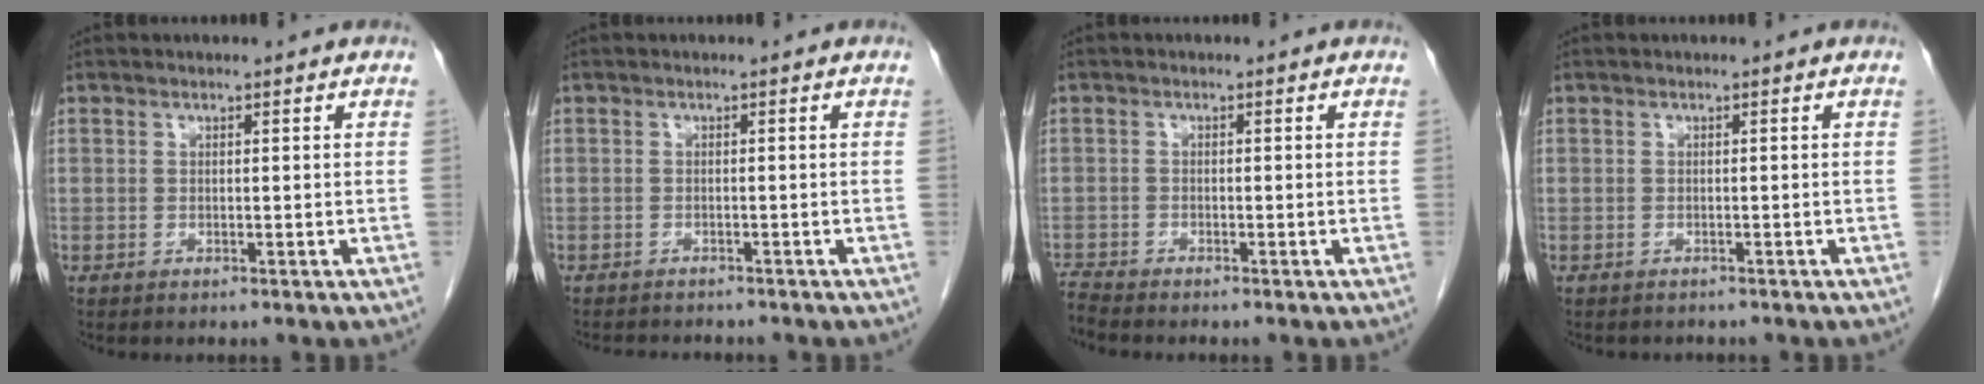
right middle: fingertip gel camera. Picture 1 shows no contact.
{"total": 4.3, "force": [-4.0, 1.1, 1.2], "torque": [-0.016, -0.006, -0.055]}
{"total": 2.1, "force": [-2.0, -0.5, -0.1], "torque": [-0.007, -0.013, -0.041]}
{"total": 1.9, "force": [-1.7, 0.7, 0.3], "torque": [-0.010, -0.002, -0.023]}